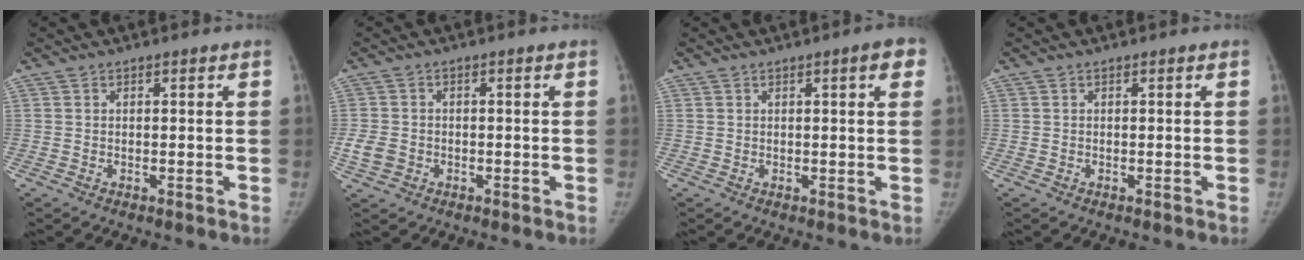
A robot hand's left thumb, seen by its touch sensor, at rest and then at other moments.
{"total": 3.7, "force": [-1.2, 3.1, 1.7], "torque": [-0.029, 0.007, -0.019]}
{"total": 3.7, "force": [1.6, 0.7, 3.3], "torque": [-0.031, 0.001, 0.016]}
{"total": 0.0}